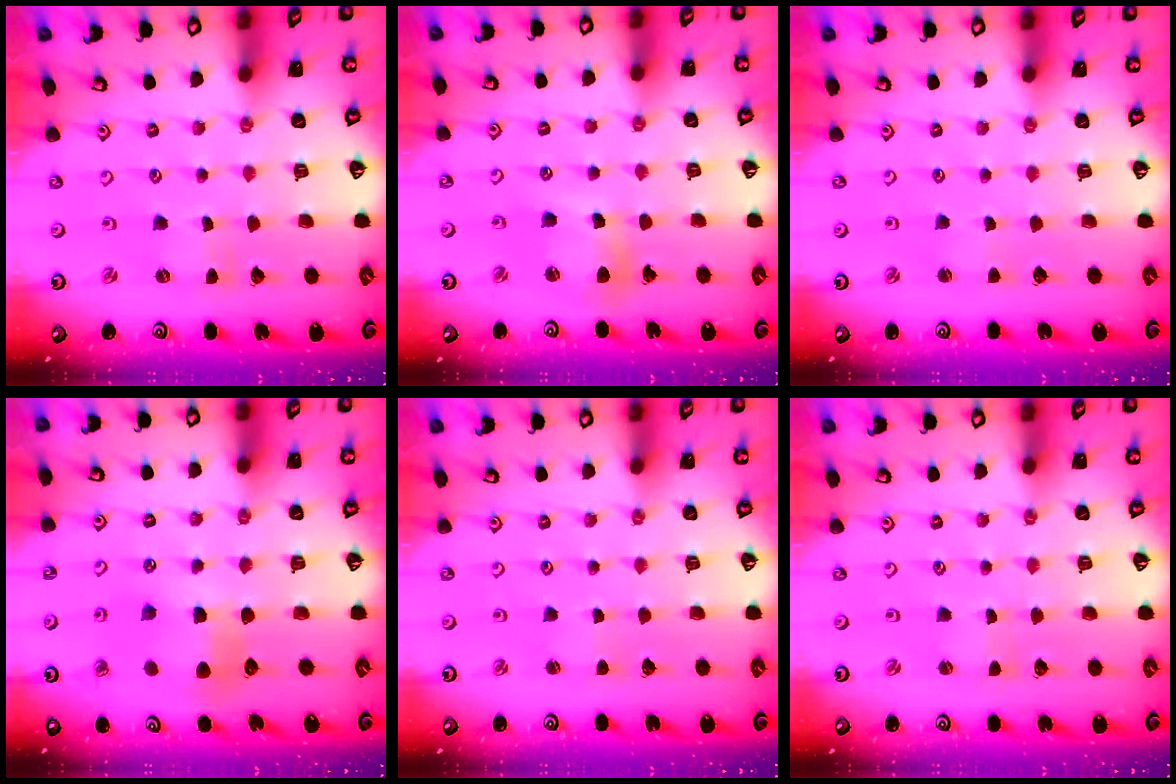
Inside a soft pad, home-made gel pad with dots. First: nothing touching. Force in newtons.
{"total": 9.0, "press": 9.0, "slide": 1.0}
{"total": 1.6, "press": 1.6, "slide": 0.3}
{"total": 7.8, "press": 7.8, "slide": 0.4}
{"total": 1.8, "press": 1.8, "slide": 0.2}
{"total": 0.5, "press": 0.5, "slide": 0.1}